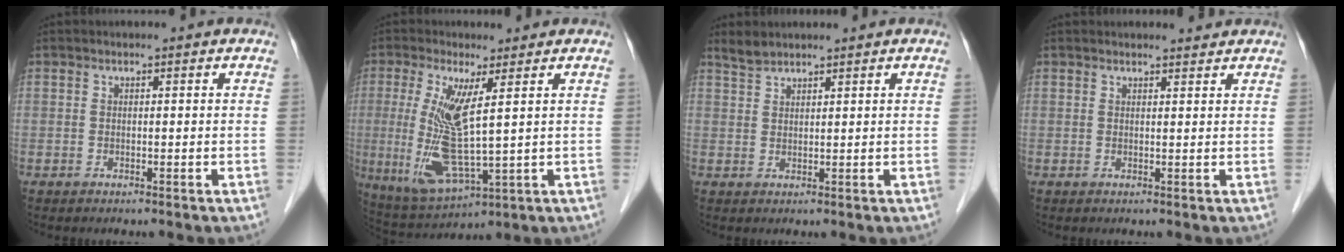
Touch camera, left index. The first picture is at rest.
{"total": 10.5, "force": [1.1, 1.7, 10.3], "torque": [-0.224, -0.019, 0.031]}
{"total": 2.2, "force": [2.1, 0.2, 0.4], "torque": [-0.013, 0.011, 0.046]}
{"total": 1.9, "force": [1.9, 0.2, 0.1], "torque": [-0.007, 0.003, 0.026]}